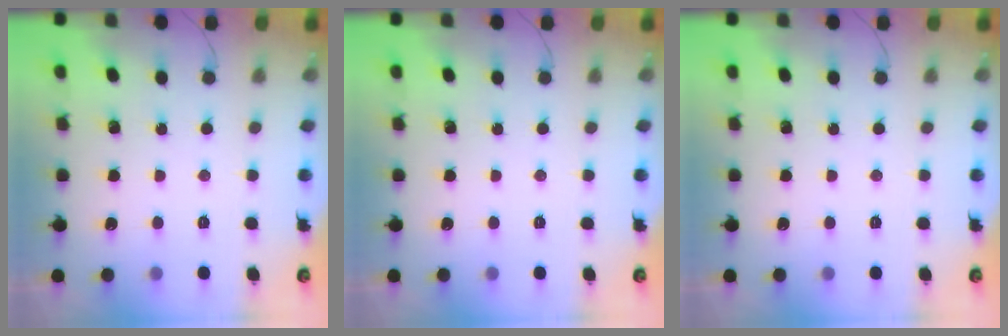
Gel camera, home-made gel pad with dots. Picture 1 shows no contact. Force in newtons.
{"total": 0.0}
{"total": 0.0}